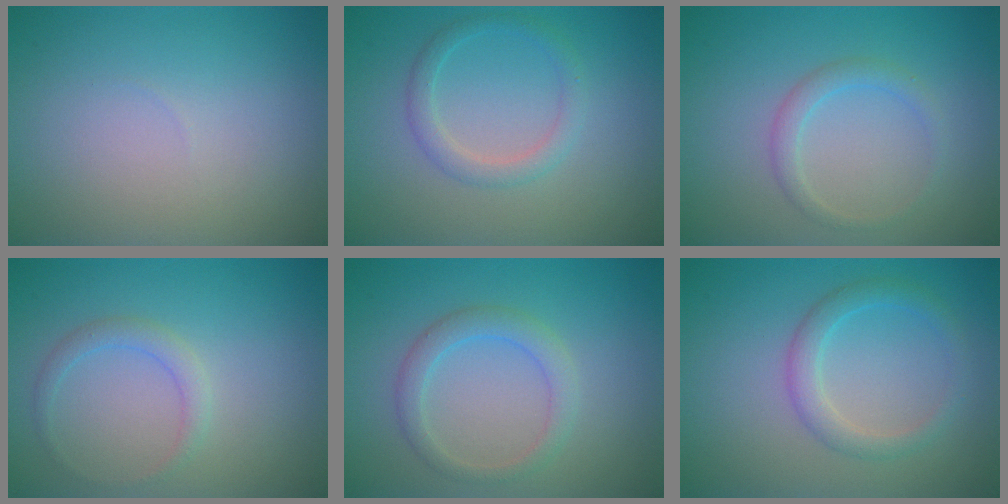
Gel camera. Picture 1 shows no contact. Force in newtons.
{"total": 2.0, "press": 2.0, "slide": 0.1}
{"total": 1.6, "press": 1.6, "slide": 0.1}
{"total": 1.5, "press": 1.5, "slide": 0.0}
{"total": 2.4, "press": 2.4, "slide": 0.2}
{"total": 2.4, "press": 2.4, "slide": 0.1}